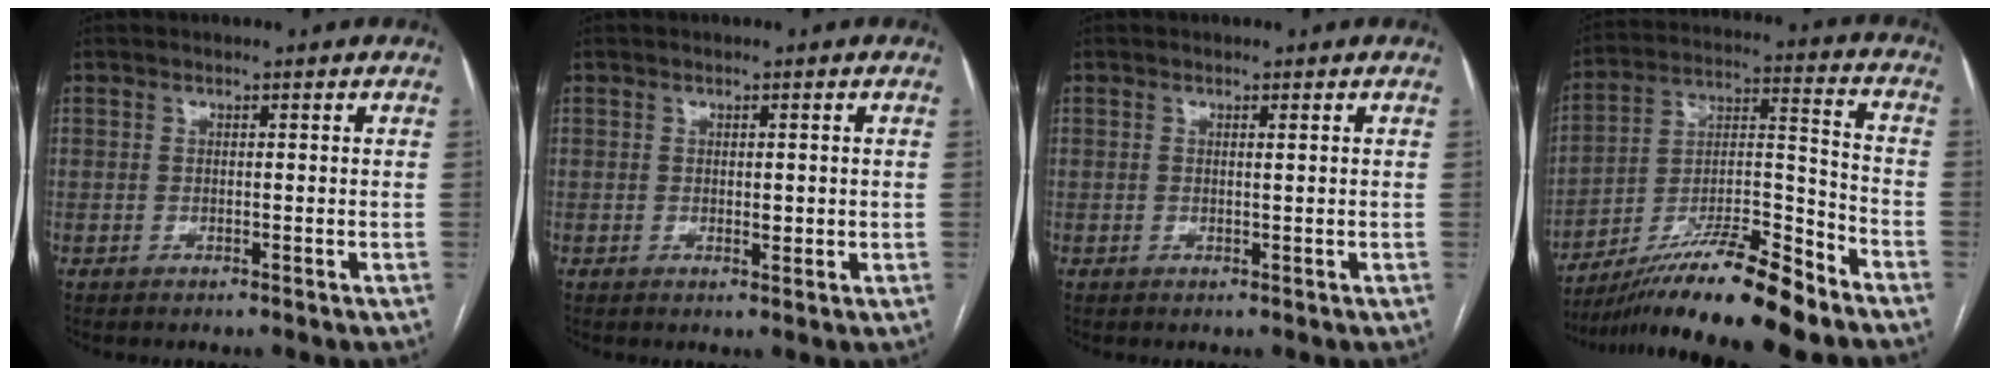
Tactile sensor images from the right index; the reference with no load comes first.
{"total": 1.5, "force": [0.0, 0.7, 1.4], "torque": [-0.018, -0.003, 0.003]}
{"total": 0.5, "force": [0.2, -0.1, 0.5], "torque": [-0.010, -0.001, 0.004]}
{"total": 17.9, "force": [-14.2, 0.9, 10.7], "torque": [-0.200, -0.006, -0.250]}